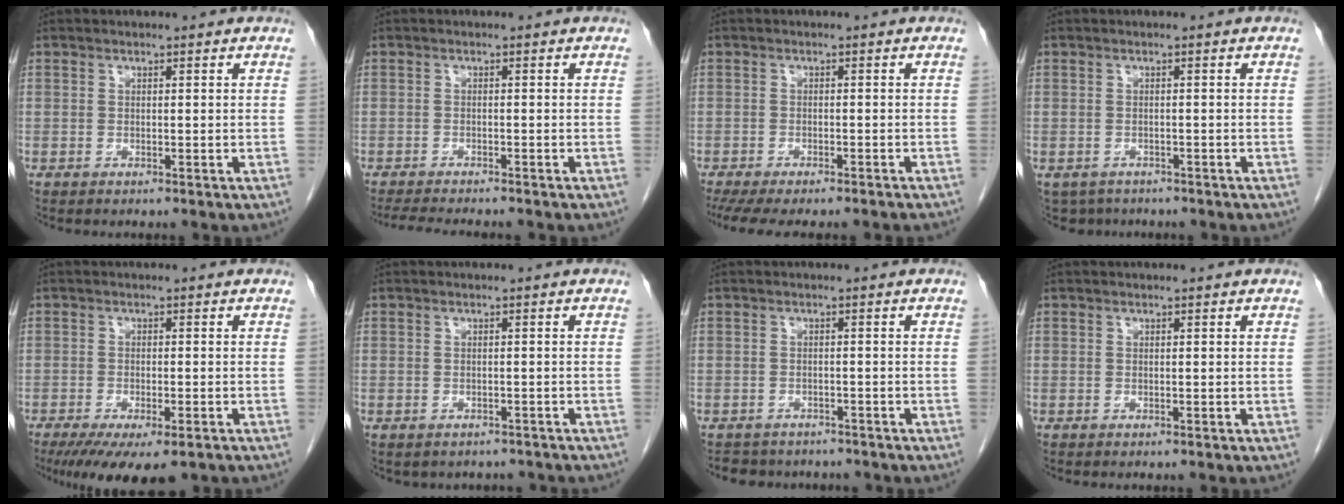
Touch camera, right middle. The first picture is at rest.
{"total": 6.6, "force": [-6.0, 0.6, 2.9], "torque": [-0.045, -0.017, -0.092]}
{"total": 13.1, "force": [-11.2, 2.5, 6.2], "torque": [-0.102, -0.016, -0.146]}
{"total": 4.0, "force": [-3.1, 2.5, 0.4], "torque": [0.001, 0.001, -0.045]}
{"total": 10.1, "force": [-7.1, 2.8, 6.7], "torque": [-0.101, -0.019, -0.105]}
{"total": 4.2, "force": [-3.5, 2.2, 0.7], "torque": [-0.006, 0.011, -0.038]}
{"total": 6.0, "force": [-5.3, 2.6, 0.9], "torque": [-0.014, 0.001, -0.067]}
{"total": 0.0}